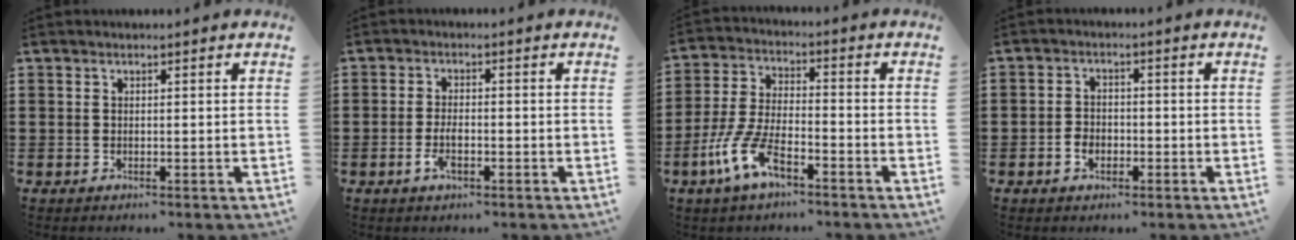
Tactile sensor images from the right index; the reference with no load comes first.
{"total": 3.2, "force": [-1.3, 1.2, 2.6], "torque": [-0.062, -0.007, -0.025]}
{"total": 8.7, "force": [-5.2, 3.0, 6.3], "torque": [-0.158, -0.007, -0.102]}
{"total": 2.5, "force": [-1.1, 1.9, 1.2], "torque": [-0.026, 0.001, -0.023]}